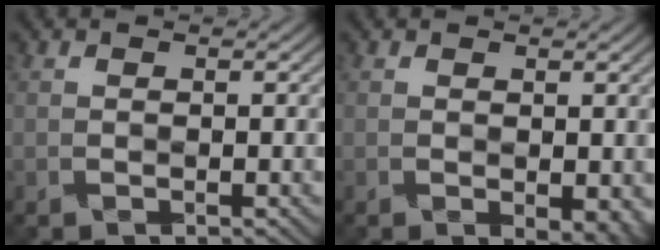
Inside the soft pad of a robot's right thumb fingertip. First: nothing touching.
{"total": 3.0, "force": [-0.4, 1.7, 2.4], "torque": [-0.033, -0.011, 0.001]}